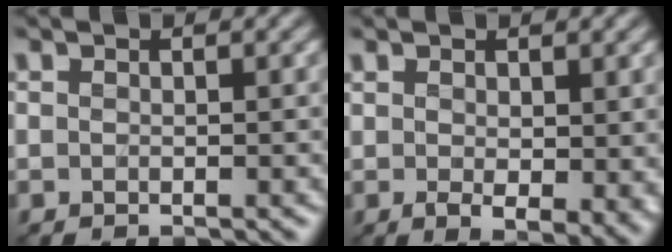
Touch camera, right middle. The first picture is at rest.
{"total": 4.1, "force": [0.1, 1.6, 3.8], "torque": [-0.061, -0.013, 0.011]}